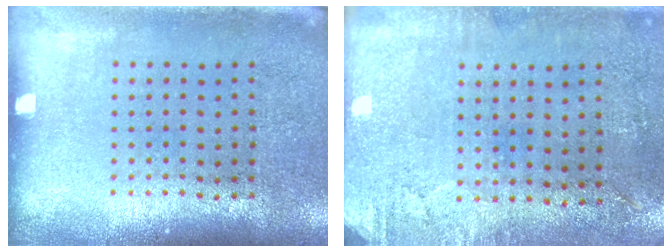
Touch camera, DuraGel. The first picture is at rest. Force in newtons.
{"total": 2.9, "press": 2.4, "slide": 1.7}